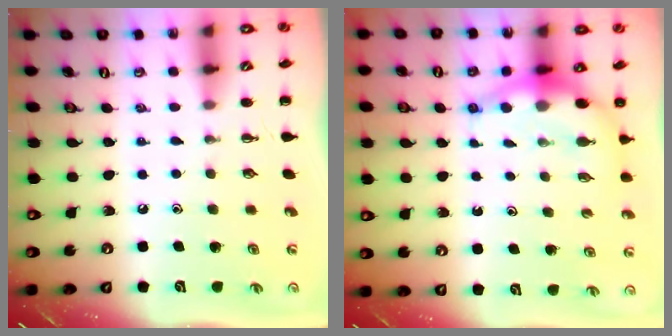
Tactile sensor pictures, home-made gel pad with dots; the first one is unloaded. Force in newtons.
{"total": 6.8, "press": 6.7, "slide": 1.6}